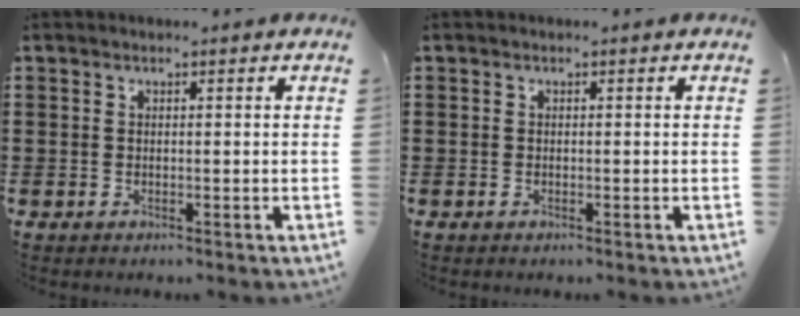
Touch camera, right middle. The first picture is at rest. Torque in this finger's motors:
{"motor_torque": [0.14, -0.08, 0.02, 0.01]}